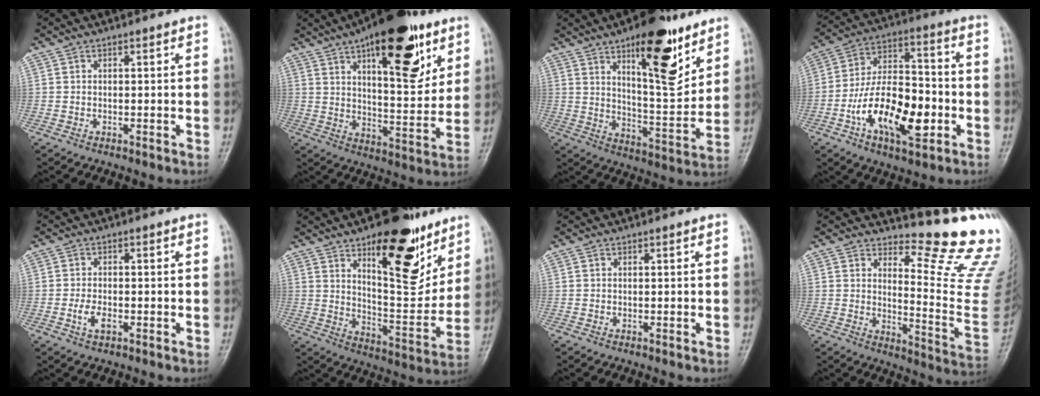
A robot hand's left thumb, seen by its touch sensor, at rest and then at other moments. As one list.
[{"total": 21.6, "force": [11.0, 8.6, 16.5], "torque": [-0.203, -0.041, 0.167]}, {"total": 17.2, "force": [9.7, 6.0, 12.9], "torque": [-0.152, -0.061, 0.152]}, {"total": 18.3, "force": [-5.2, 9.3, 14.8], "torque": [-0.239, 0.031, -0.091]}, {"total": 3.6, "force": [-1.4, 2.0, 2.7], "torque": [-0.052, 0.008, -0.026]}, {"total": 20.4, "force": [11.3, 8.3, 14.9], "torque": [-0.161, -0.072, 0.179]}, {"total": 0.0}, {"total": 15.2, "force": [12.6, 2.6, 8.0], "torque": [-0.068, -0.163, 0.157]}]